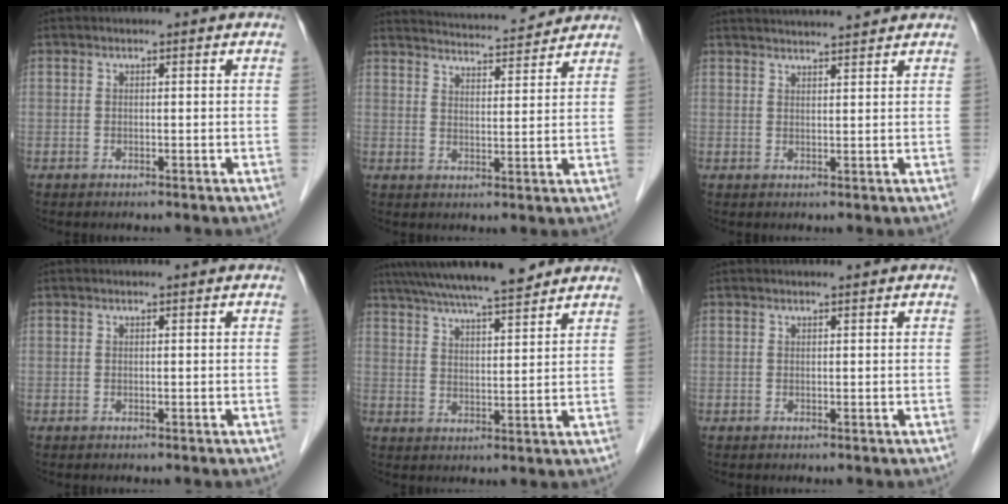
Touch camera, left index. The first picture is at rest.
{"total": 11.9, "force": [11.5, 1.0, 2.9], "torque": [-0.050, 0.015, 0.162]}
{"total": 7.8, "force": [7.5, -0.2, 2.4], "torque": [-0.038, 0.026, 0.104]}
{"total": 0.0}
{"total": 15.0, "force": [13.0, 1.2, 7.4], "torque": [-0.127, 0.026, 0.204]}
{"total": 0.8, "force": [0.7, -0.1, 0.3], "torque": [-0.007, 0.005, 0.015]}